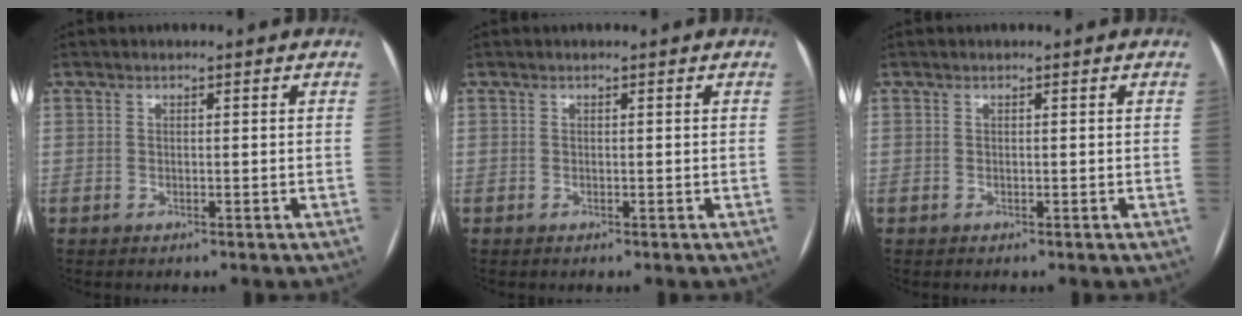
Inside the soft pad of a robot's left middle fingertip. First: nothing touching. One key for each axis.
{"total": 0.0}
{"total": 0.0}